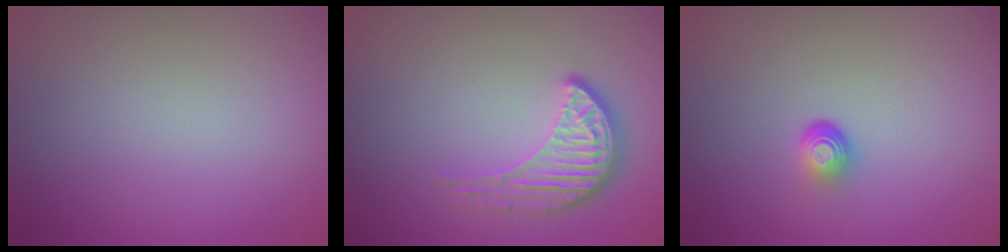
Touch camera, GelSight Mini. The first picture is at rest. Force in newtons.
{"total": 4.1, "press": 3.2, "slide": 2.7}
{"total": 1.7, "press": 1.0, "slide": 1.4}